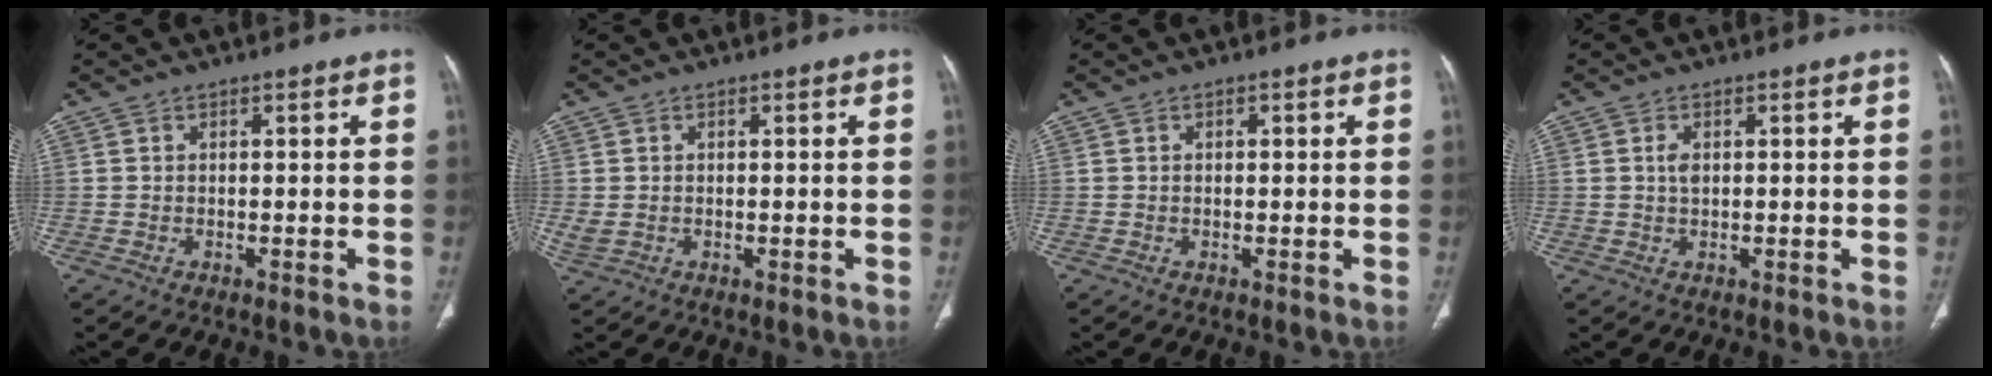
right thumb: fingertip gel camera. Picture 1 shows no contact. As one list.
[{"total": 1.8, "force": [0.0, 1.3, 1.3], "torque": [-0.037, 0.005, 0.007]}, {"total": 0.9, "force": [0.3, 0.5, 0.7], "torque": [-0.013, 0.001, 0.005]}, {"total": 1.8, "force": [0.4, 1.1, 1.4], "torque": [-0.027, 0.001, 0.009]}]